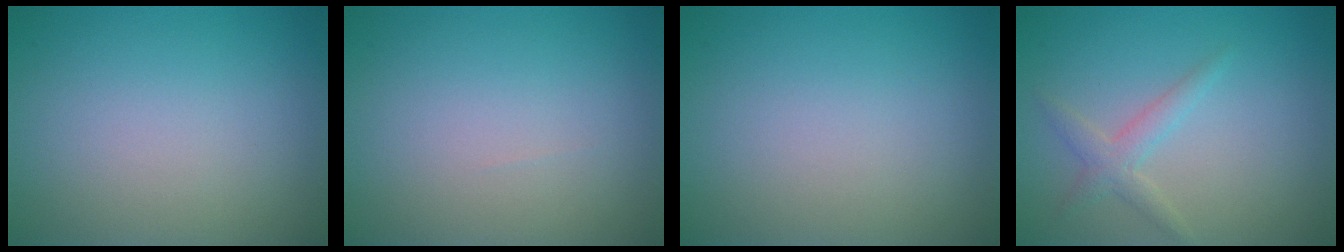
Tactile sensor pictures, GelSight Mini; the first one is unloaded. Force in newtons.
{"total": 0.0}
{"total": 0.0}
{"total": 1.9, "press": 1.9, "slide": 0.1}